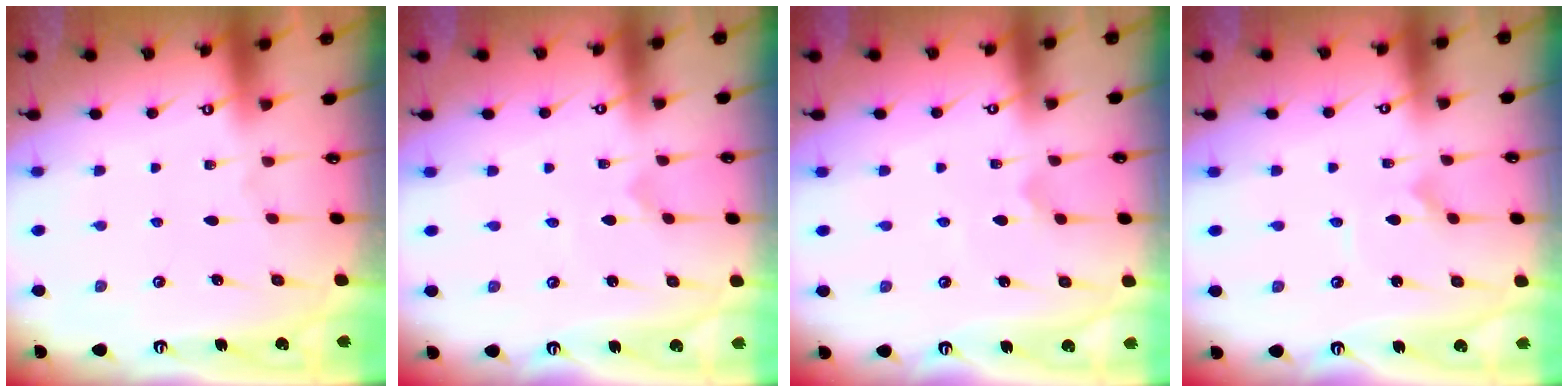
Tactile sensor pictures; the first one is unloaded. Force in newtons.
{"total": 0.0}
{"total": 2.1, "press": 2.1, "slide": 0.6}
{"total": 1.0, "press": 1.0, "slide": 0.0}